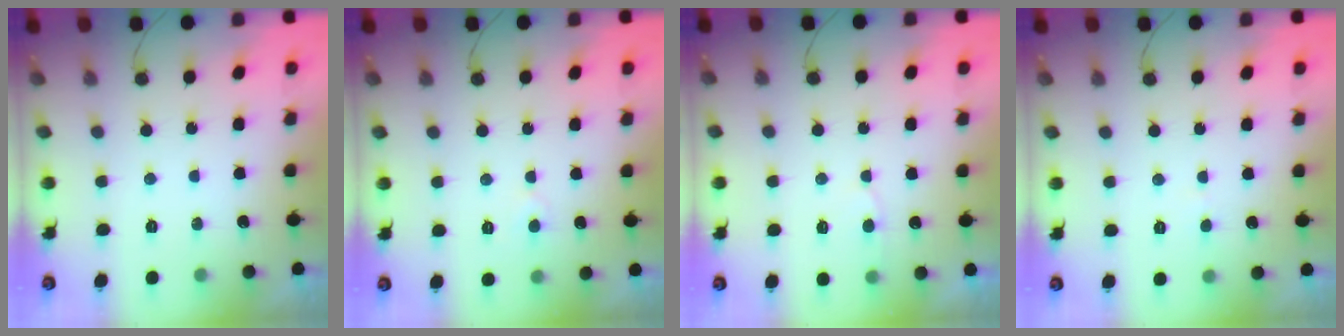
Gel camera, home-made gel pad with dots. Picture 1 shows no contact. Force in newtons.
{"total": 2.9, "press": 2.9, "slide": 0.3}
{"total": 4.2, "press": 4.2, "slide": 0.4}
{"total": 1.8, "press": 1.7, "slide": 0.1}